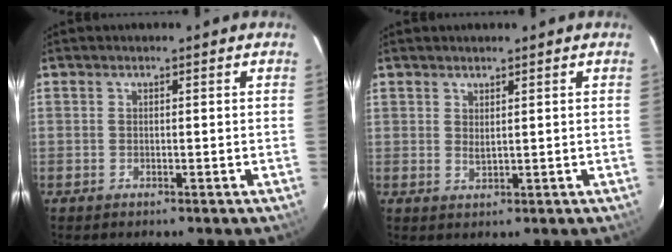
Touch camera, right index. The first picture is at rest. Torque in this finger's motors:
{"motor_torque": [0.13, 0.08, 0.13, 0.01]}